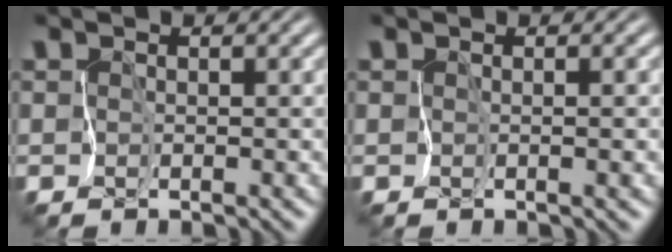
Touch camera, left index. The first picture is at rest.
{"total": 1.2, "force": [-0.2, 0.4, 1.1], "torque": [-0.002, 0.003, 0.006]}